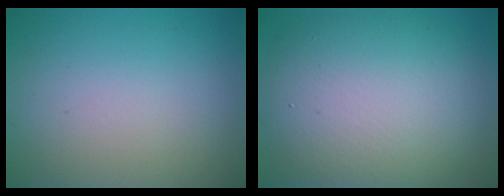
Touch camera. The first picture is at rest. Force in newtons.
{"total": 11.0, "press": 11.0, "slide": 0.7}